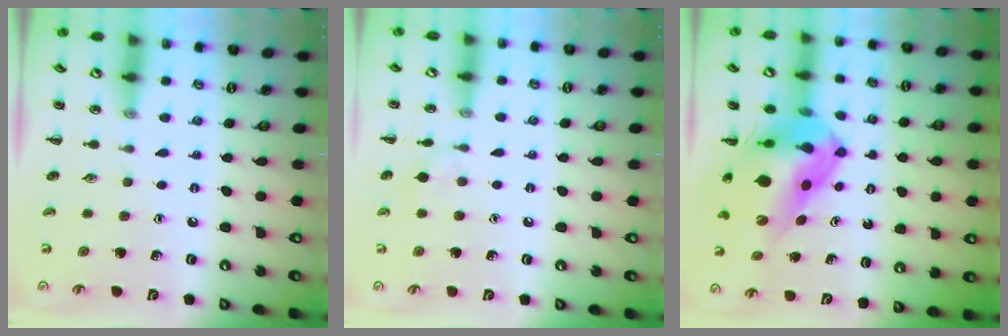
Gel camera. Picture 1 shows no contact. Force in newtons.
{"total": 5.3, "press": 5.0, "slide": 1.8}
{"total": 11.9, "press": 11.3, "slide": 3.7}